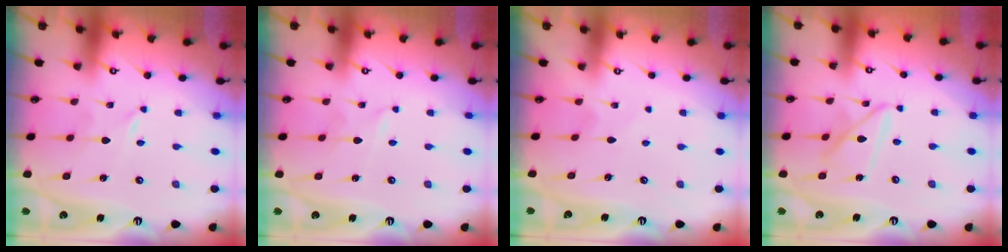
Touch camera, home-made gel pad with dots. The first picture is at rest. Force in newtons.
{"total": 1.6, "press": 1.6, "slide": 0.2}
{"total": 1.7, "press": 1.7, "slide": 0.3}
{"total": 12.1, "press": 12.1, "slide": 1.2}